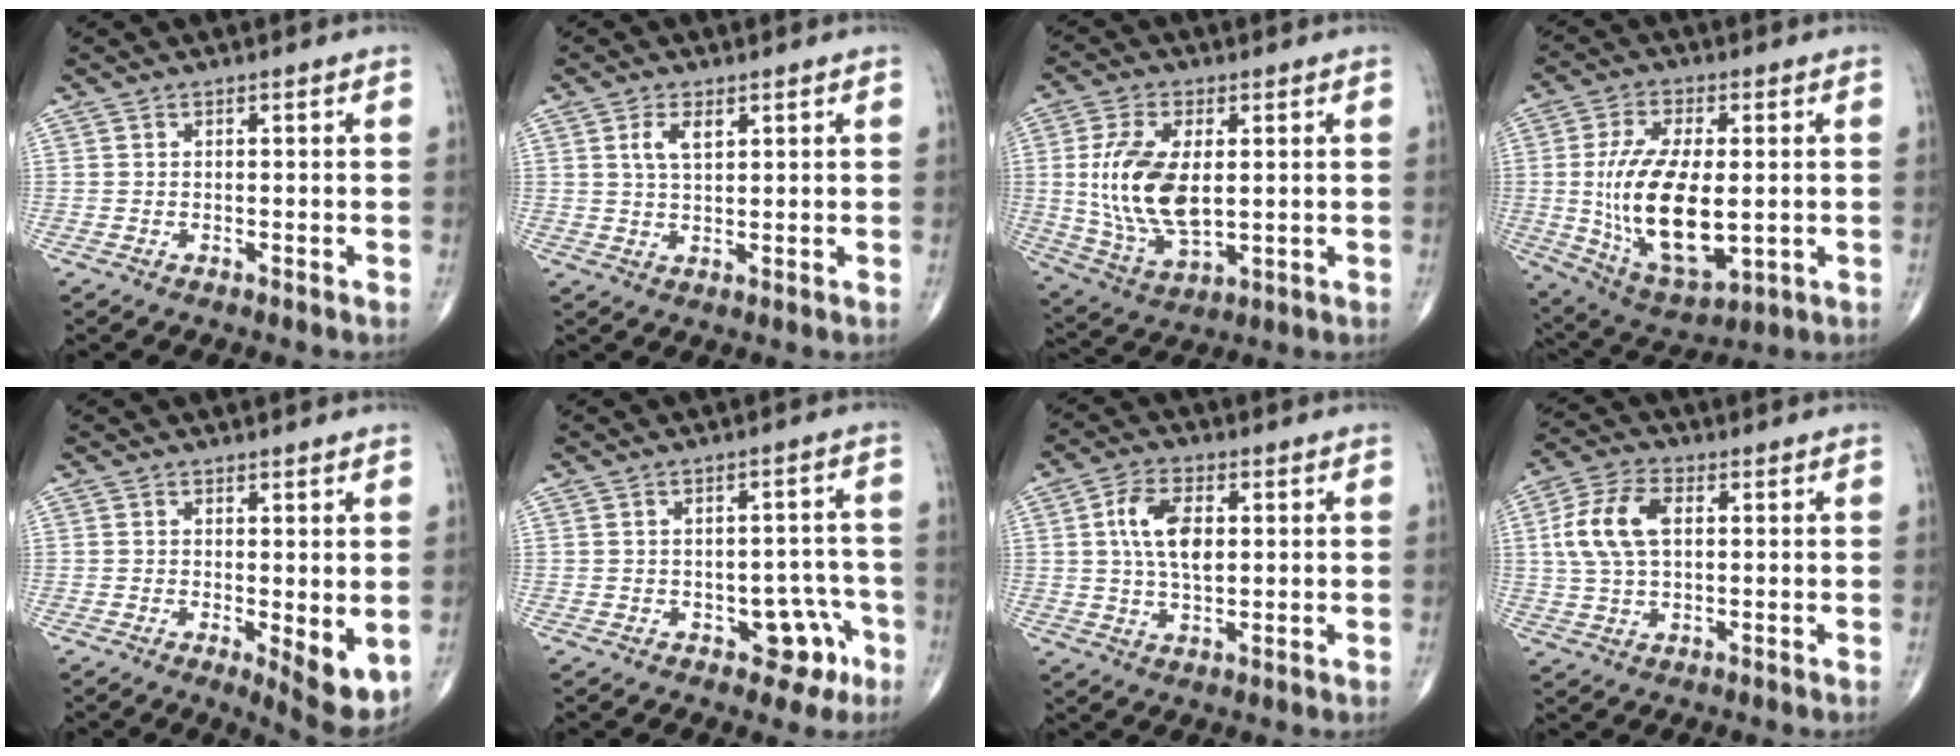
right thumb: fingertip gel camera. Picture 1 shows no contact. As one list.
[{"total": 4.0, "force": [1.7, 1.9, 3.1], "torque": [-0.057, -0.003, 0.034]}, {"total": 15.1, "force": [1.3, 7.9, 12.8], "torque": [-0.251, -0.014, 0.035]}, {"total": 19.1, "force": [-0.6, 9.3, 16.7], "torque": [-0.310, -0.014, 0.006]}, {"total": 6.5, "force": [-0.4, 2.2, 6.2], "torque": [-0.081, -0.019, -0.002]}, {"total": 7.3, "force": [-3.2, 4.5, 4.8], "torque": [-0.020, 0.031, -0.035]}, {"total": 9.2, "force": [1.8, 4.9, 7.5], "torque": [-0.135, -0.001, 0.031]}, {"total": 10.4, "force": [1.9, 5.9, 8.3], "torque": [-0.172, 0.013, 0.034]}]